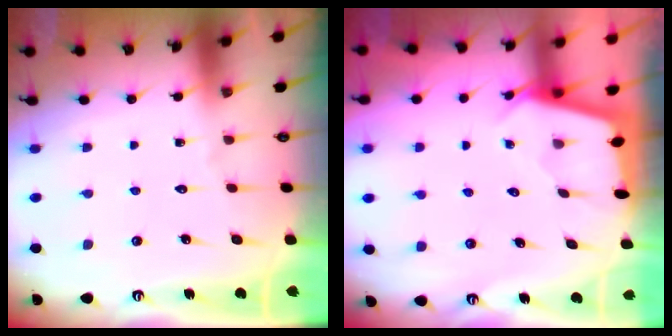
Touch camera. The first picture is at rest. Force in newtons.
{"total": 2.4, "press": 2.4, "slide": 0.3}